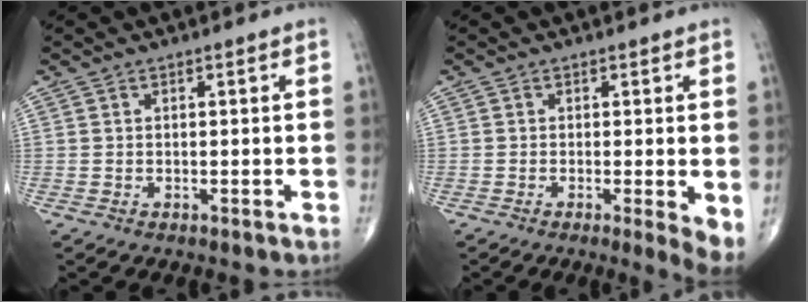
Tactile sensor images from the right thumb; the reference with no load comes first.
{"total": 4.1, "force": [-0.4, 0.6, 4.0], "torque": [-0.063, -0.014, -0.010]}